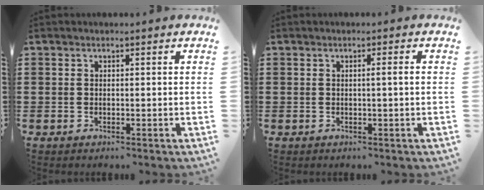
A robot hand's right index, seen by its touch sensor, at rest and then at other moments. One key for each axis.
{"total": 1.2, "fx": -0.1, "fy": -0.2, "fz": 1.2, "tx": -0.020, "ty": -0.002, "tz": -0.003}